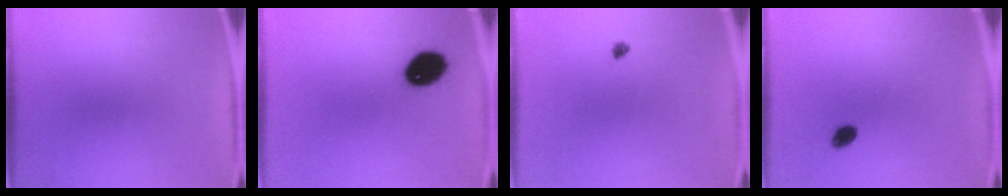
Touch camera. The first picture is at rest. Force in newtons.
{"total": 10.6}
{"total": 0.9}
{"total": 2.4}